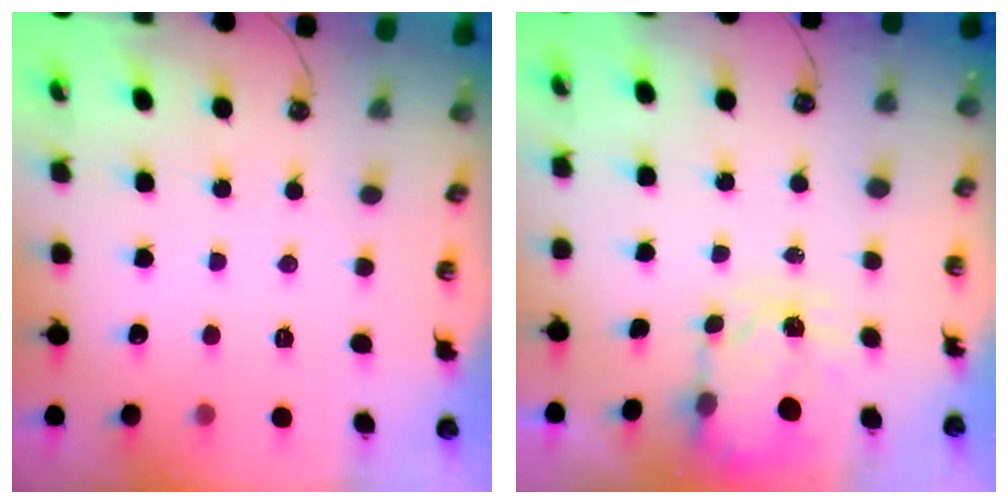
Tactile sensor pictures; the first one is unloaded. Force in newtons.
{"total": 3.3, "press": 3.3, "slide": 0.3}